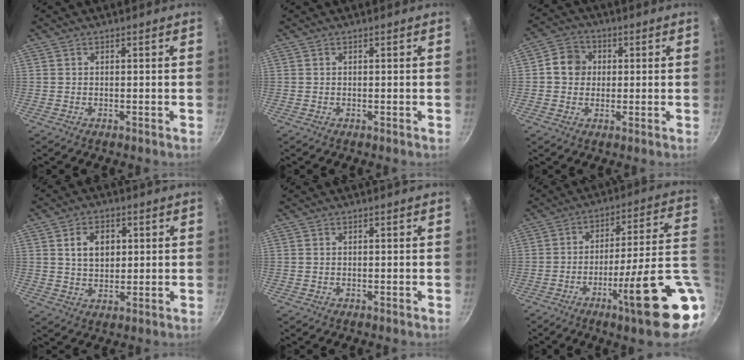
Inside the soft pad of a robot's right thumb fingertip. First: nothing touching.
{"total": 0.0}
{"total": 6.3, "force": [0.8, 5.7, 2.6], "torque": [-0.015, 0.008, -0.002]}
{"total": 6.6, "force": [1.7, 4.7, 4.4], "torque": [-0.055, -0.003, 0.030]}
{"total": 0.0}
{"total": 21.2, "force": [-6.6, 3.2, 19.8], "torque": [-0.250, 0.023, -0.097]}